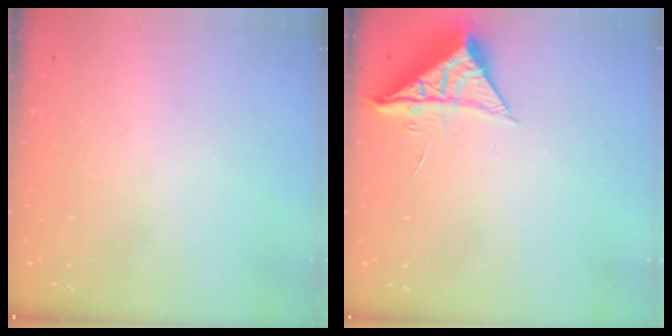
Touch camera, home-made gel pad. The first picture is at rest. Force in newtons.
{"total": 8.6, "press": 8.6, "slide": 0.2}